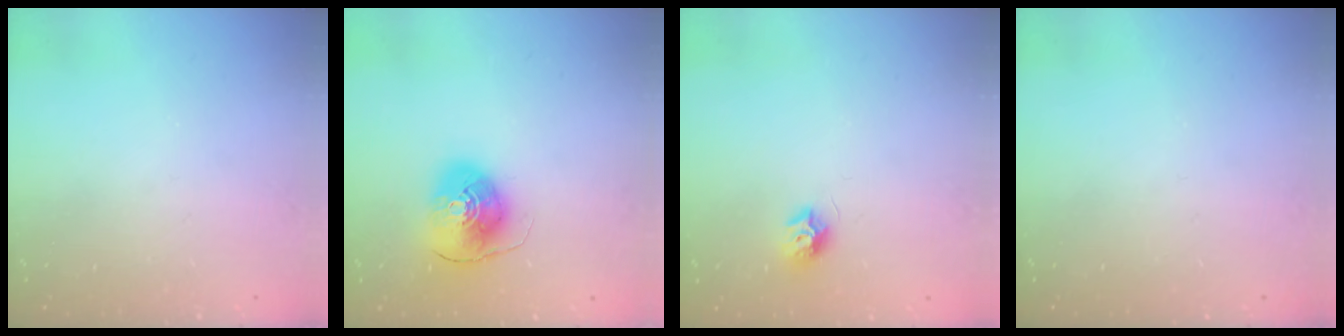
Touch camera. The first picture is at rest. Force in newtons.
{"total": 10.2, "press": 10.1, "slide": 1.5}
{"total": 7.6, "press": 7.6, "slide": 0.2}
{"total": 0.0}